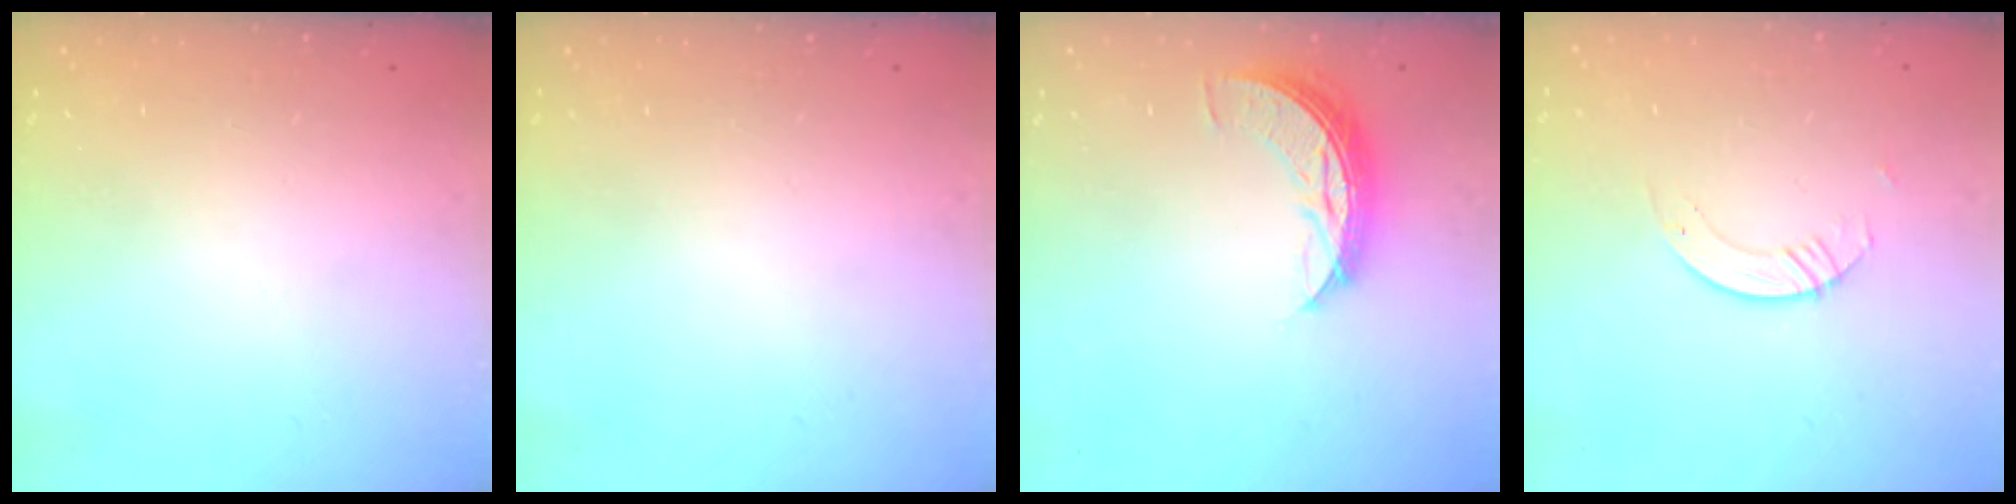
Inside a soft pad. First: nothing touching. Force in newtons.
{"total": 0.0}
{"total": 7.9, "press": 7.9, "slide": 0.4}
{"total": 2.2, "press": 2.2, "slide": 0.2}